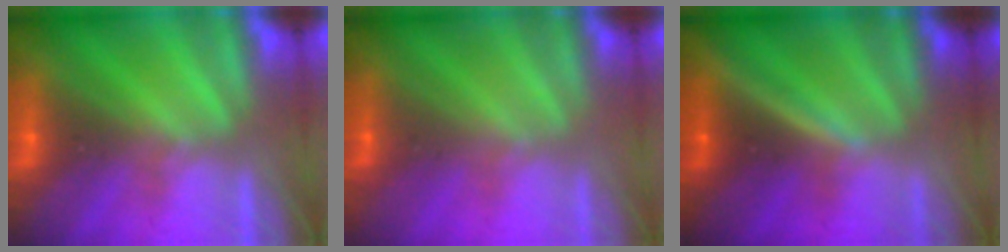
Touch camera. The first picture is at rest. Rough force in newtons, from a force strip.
{"total": 2.0}
{"total": 3.9}